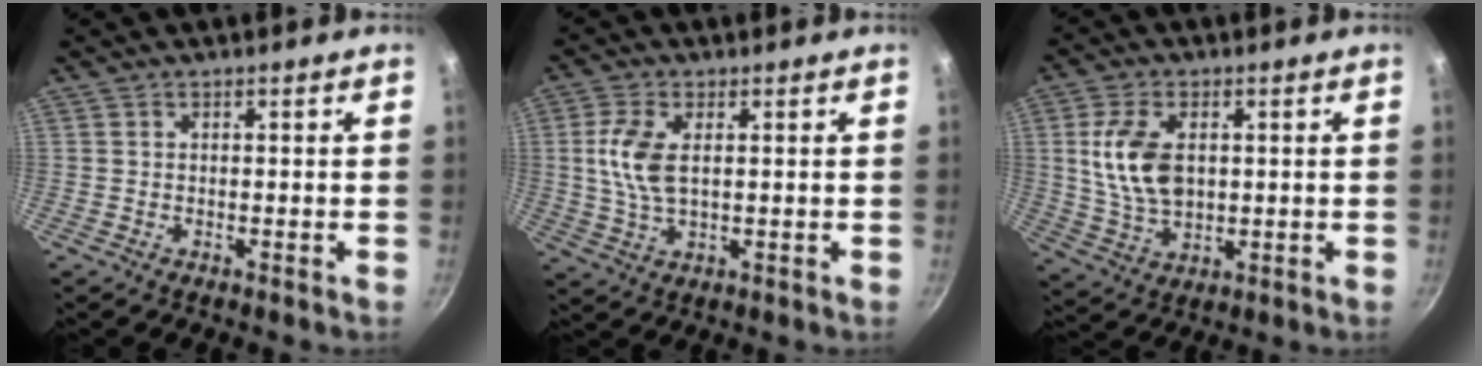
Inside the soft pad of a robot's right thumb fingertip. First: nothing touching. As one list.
[{"total": 8.2, "force": [1.4, 4.3, 6.8], "torque": [-0.139, 0.002, 0.028]}, {"total": 11.6, "force": [1.8, 7.2, 8.9], "torque": [-0.158, -0.010, 0.039]}]